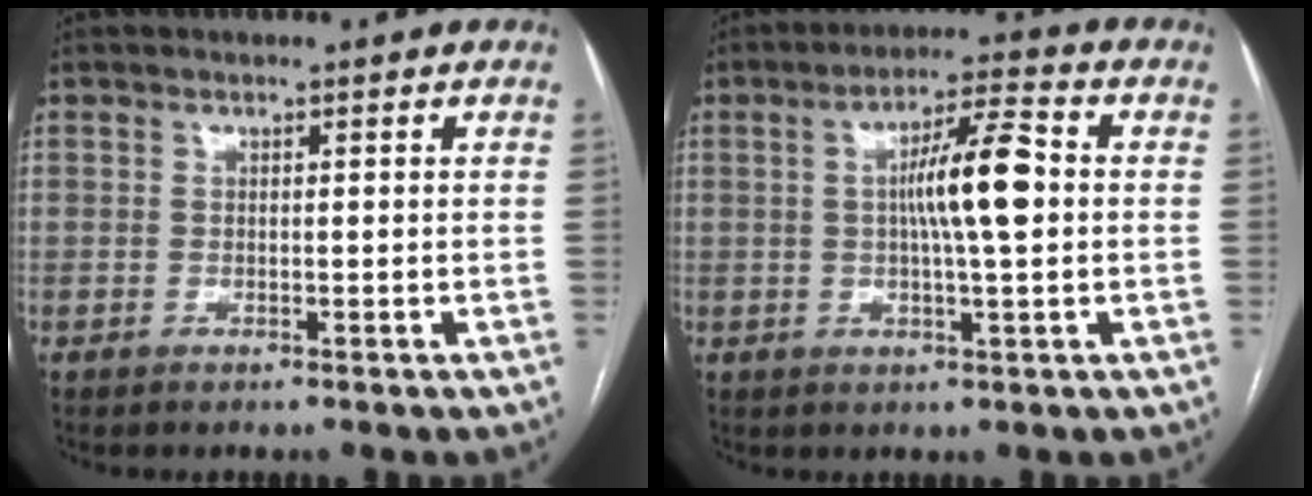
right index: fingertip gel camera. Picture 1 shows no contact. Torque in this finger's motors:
{"motor_torque": [1.00, 0.62, 0.25, 0.15]}